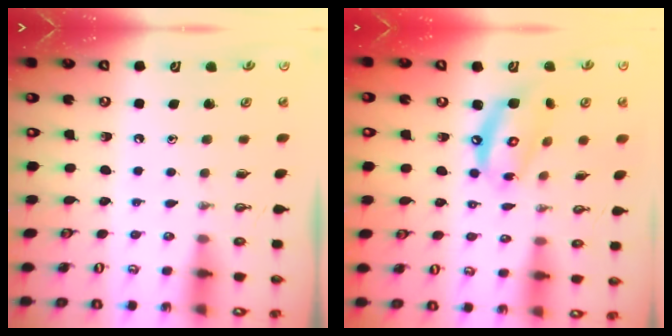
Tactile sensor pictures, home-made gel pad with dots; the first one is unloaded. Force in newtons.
{"total": 12.1, "press": 12.1, "slide": 1.0}